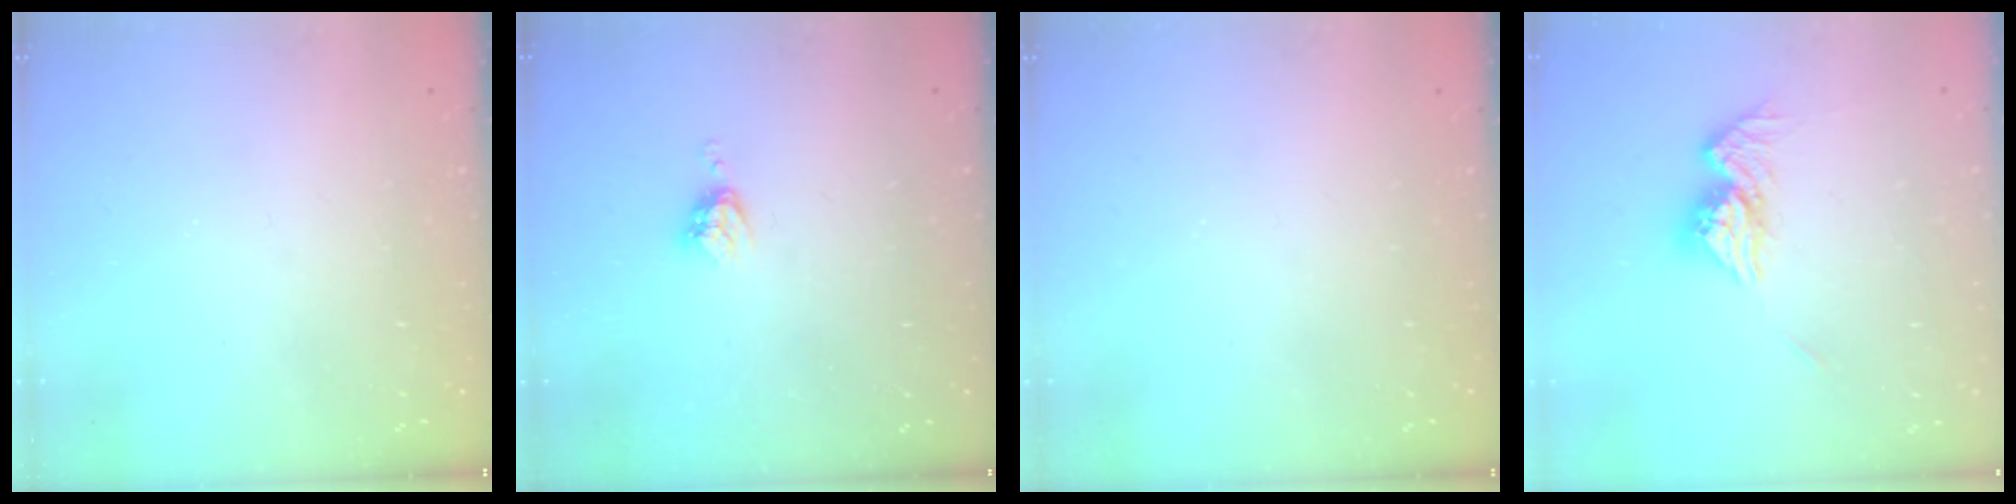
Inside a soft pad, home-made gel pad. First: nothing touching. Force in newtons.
{"total": 4.0, "press": 4.0, "slide": 0.5}
{"total": 0.0}
{"total": 10.7, "press": 10.6, "slide": 0.9}